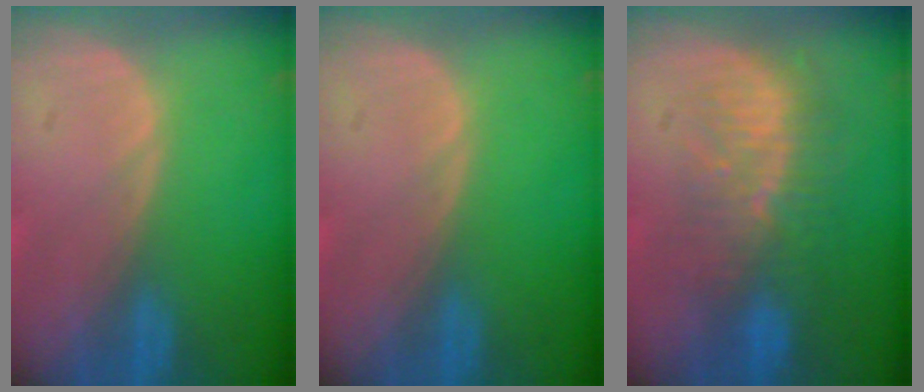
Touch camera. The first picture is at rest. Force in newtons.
{"total": 0.0}
{"total": 9.0, "press": 8.1, "slide": 3.7}